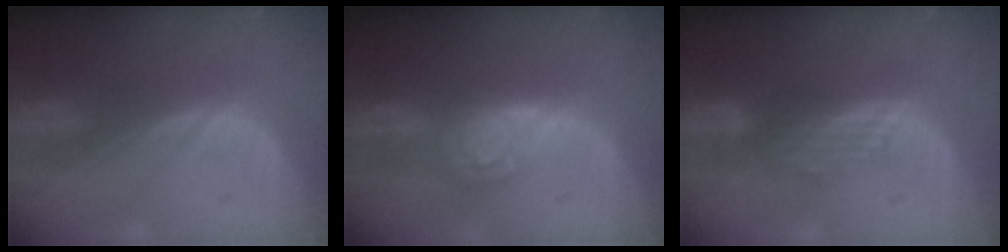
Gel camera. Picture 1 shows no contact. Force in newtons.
{"total": 6.6, "press": 6.5, "slide": 0.5}
{"total": 3.6, "press": 3.2, "slide": 1.7}